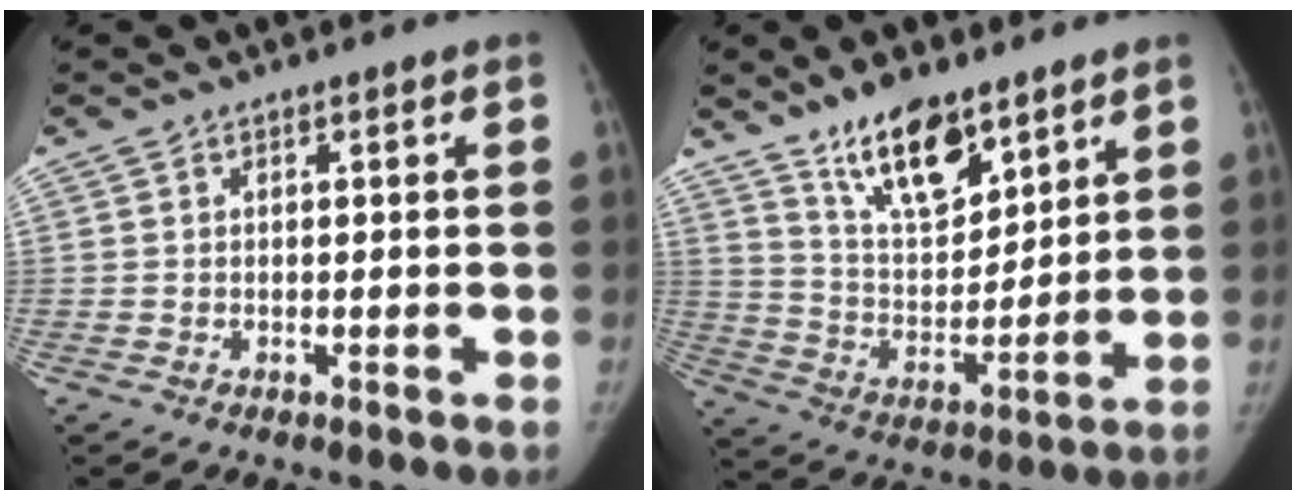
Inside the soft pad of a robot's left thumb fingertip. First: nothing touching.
{"total": 14.2, "force": [10.1, 5.8, 8.1], "torque": [-0.106, -0.067, 0.192]}